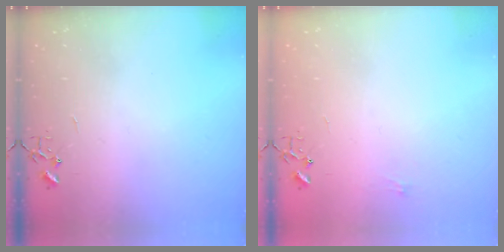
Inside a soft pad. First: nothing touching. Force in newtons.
{"total": 5.0, "press": 5.0, "slide": 0.7}